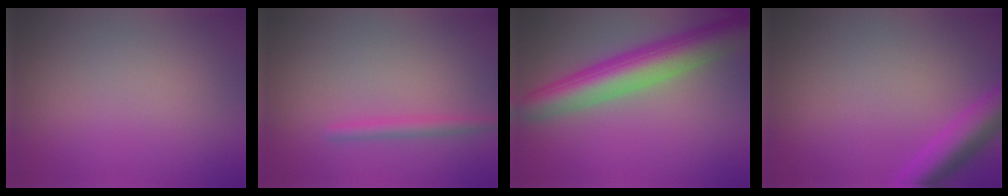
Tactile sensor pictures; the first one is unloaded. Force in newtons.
{"total": 1.6, "press": 1.6, "slide": 0.0}
{"total": 7.8, "press": 7.8, "slide": 0.3}
{"total": 4.2, "press": 4.2, "slide": 0.3}